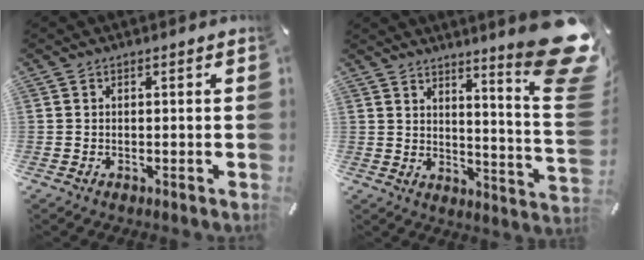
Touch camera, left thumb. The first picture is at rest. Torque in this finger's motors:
{"motor_torque": [3.44, 1.57, 1.17, -1.60, 0.40]}